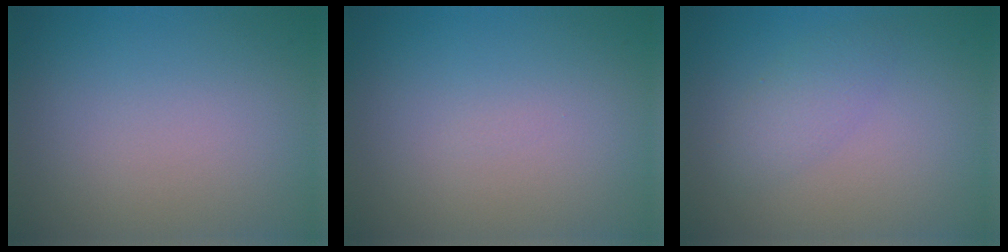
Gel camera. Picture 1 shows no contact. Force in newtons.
{"total": 0.0}
{"total": 2.0, "press": 2.0, "slide": 0.1}